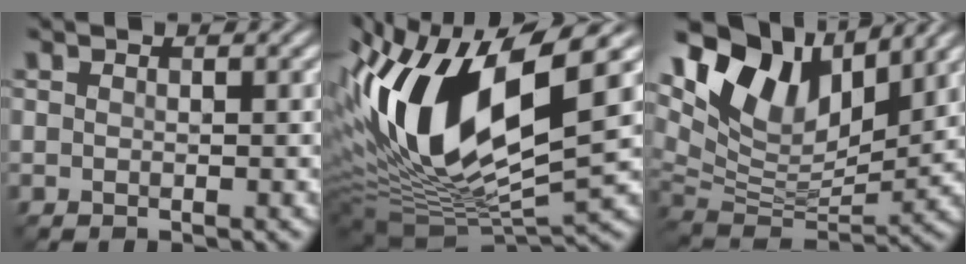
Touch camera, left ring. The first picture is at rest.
{"total": 15.6, "force": [2.7, 6.6, 13.9], "torque": [-0.272, 0.004, 0.048]}
{"total": 11.3, "force": [6.6, 5.4, 7.4], "torque": [-0.143, 0.006, 0.120]}